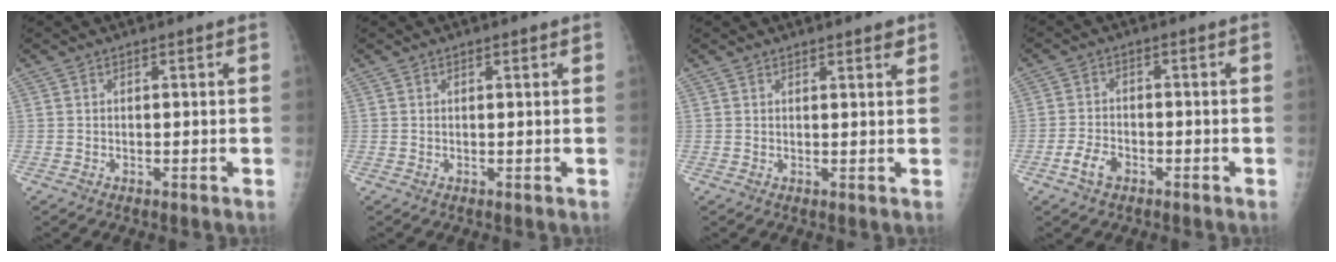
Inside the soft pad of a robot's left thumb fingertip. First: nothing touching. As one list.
[{"total": 0.7, "force": [0.4, 0.3, 0.5], "torque": [-0.009, 0.000, 0.005]}, {"total": 2.1, "force": [1.6, 0.6, 1.3], "torque": [-0.011, -0.007, 0.019]}, {"total": 4.2, "force": [-2.3, 2.5, 2.4], "torque": [-0.044, 0.015, -0.043]}]